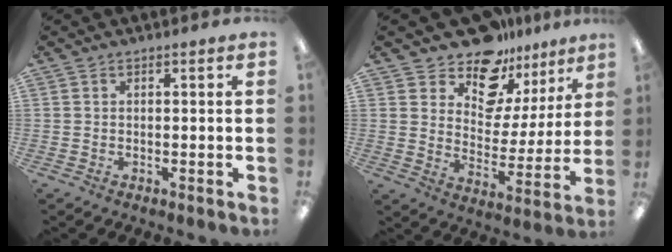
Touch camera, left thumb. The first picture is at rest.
{"total": 14.4, "force": [12.1, 6.8, 3.7], "torque": [-0.070, -0.101, 0.219]}